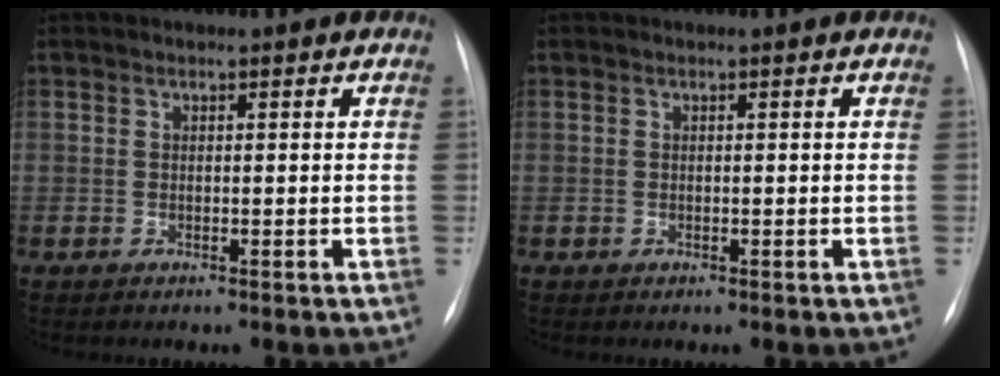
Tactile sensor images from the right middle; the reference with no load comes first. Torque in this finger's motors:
{"motor_torque": [-0.64, -0.36, -0.01, 0.00]}